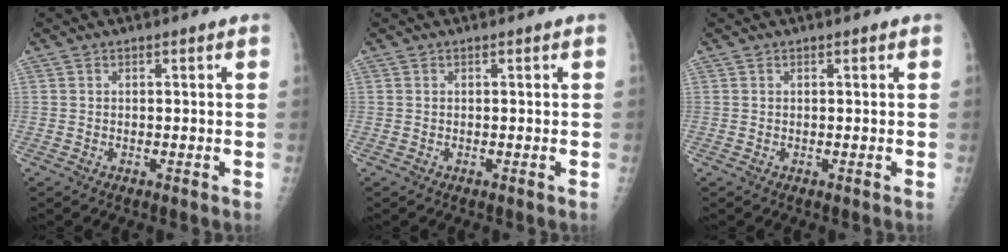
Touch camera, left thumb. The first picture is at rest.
{"total": 0.0}
{"total": 0.0}